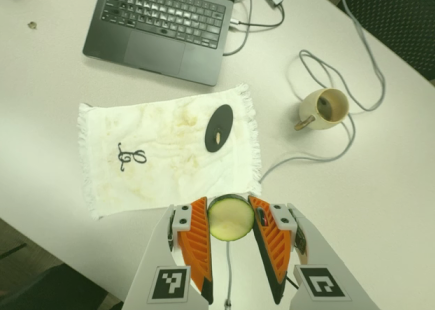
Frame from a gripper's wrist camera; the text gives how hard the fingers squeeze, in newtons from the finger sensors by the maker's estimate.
{"total": 10.3, "left": 10.2, "right": 10.4}